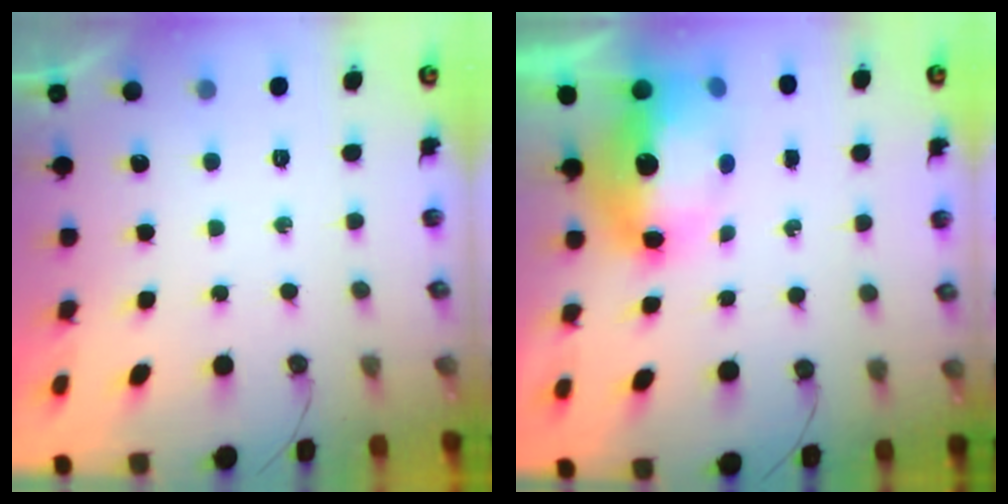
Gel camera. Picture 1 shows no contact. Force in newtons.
{"total": 10.6, "press": 10.6, "slide": 1.1}